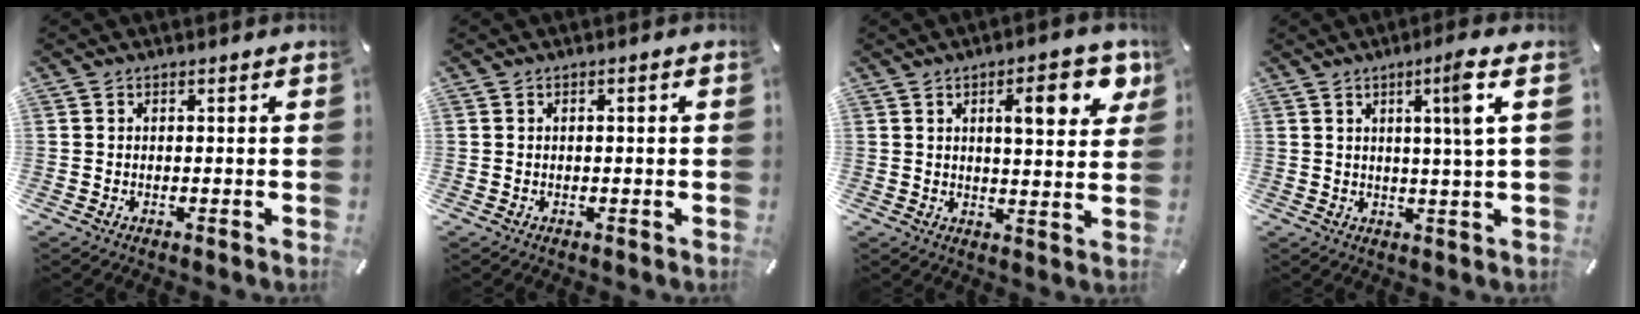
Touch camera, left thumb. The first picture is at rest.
{"total": 0.9, "force": [-0.1, 0.2, 0.9], "torque": [-0.016, 0.000, -0.001]}
{"total": 11.4, "force": [4.9, 3.6, 9.7], "torque": [-0.134, -0.015, 0.074]}
{"total": 7.3, "force": [2.8, -0.5, 6.7], "torque": [-0.118, -0.008, 0.038]}